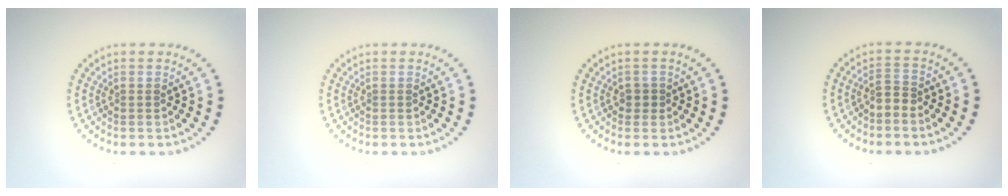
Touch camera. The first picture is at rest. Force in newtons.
{"total": 0.0}
{"total": 1.0, "press": 0.9, "slide": 0.4}
{"total": 1.6, "press": 1.3, "slide": 1.0}